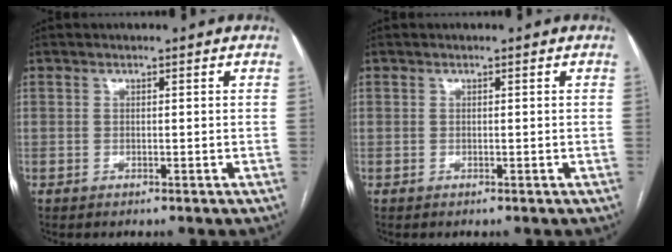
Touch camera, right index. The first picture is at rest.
{"total": 0.0}